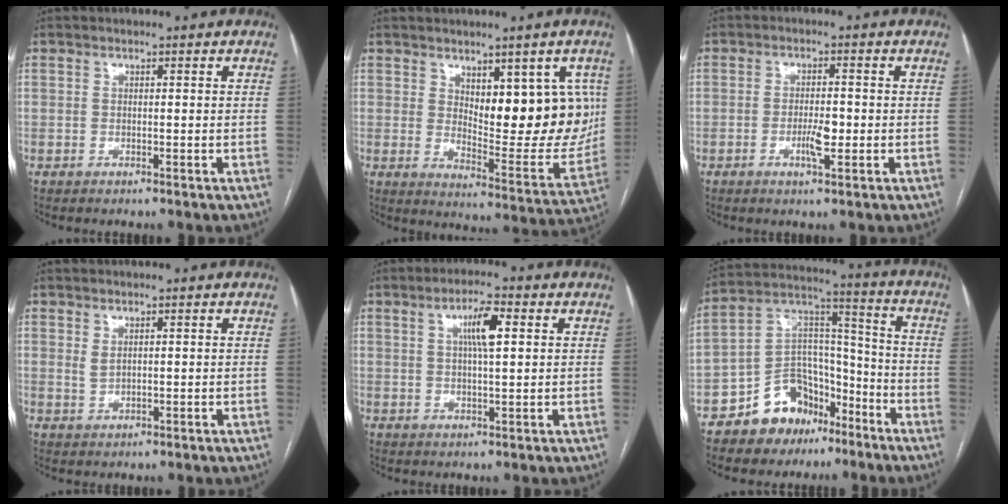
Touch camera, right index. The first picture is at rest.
{"total": 13.9, "force": [3.9, 5.3, 12.2], "torque": [-0.151, -0.005, 0.070]}
{"total": 3.7, "force": [-1.0, 0.9, 3.4], "torque": [-0.061, 0.001, -0.015]}
{"total": 1.4, "force": [0.7, 0.6, 1.1], "torque": [-0.022, -0.003, 0.020]}
{"total": 5.5, "force": [1.7, 0.8, 5.2], "torque": [-0.093, 0.008, 0.030]}
{"total": 12.7, "force": [-8.5, 8.3, 4.4], "torque": [-0.077, 0.061, -0.145]}